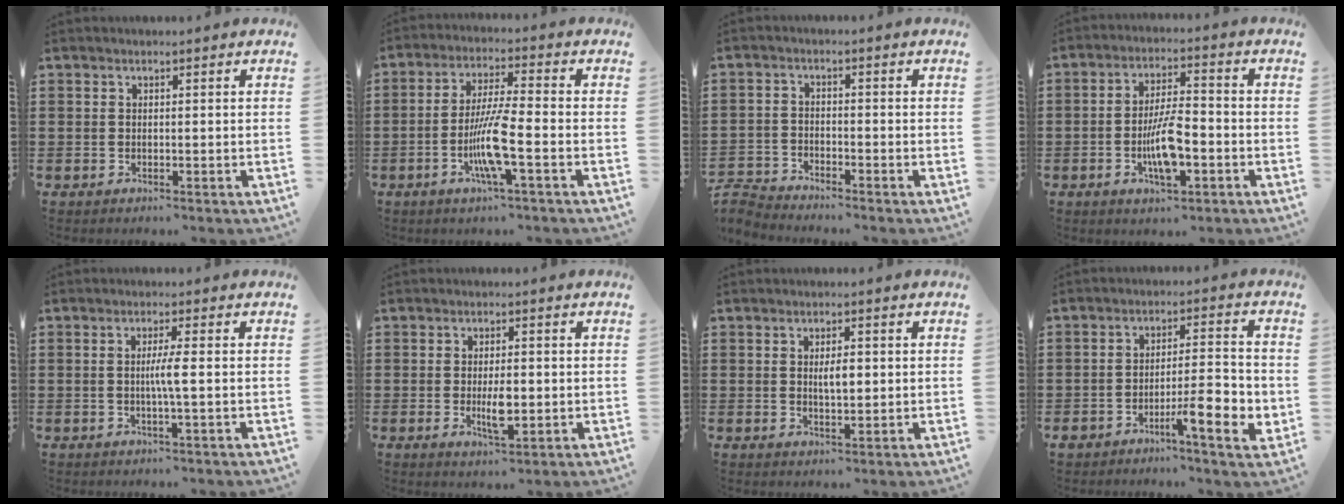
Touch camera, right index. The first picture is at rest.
{"total": 8.2, "force": [-2.7, 0.8, 7.7], "torque": [-0.162, -0.015, -0.057]}
{"total": 3.3, "force": [-3.3, 0.4, -0.1], "torque": [-0.012, 0.000, -0.074]}
{"total": 8.0, "force": [-2.4, 2.6, 7.2], "torque": [-0.154, -0.007, -0.049]}
{"total": 3.2, "force": [-0.2, -0.2, 3.2], "torque": [-0.058, -0.007, -0.007]}
{"total": 4.5, "force": [-0.6, 1.5, 4.1], "torque": [-0.079, -0.002, -0.013]}
{"total": 3.2, "force": [0.3, 1.0, 3.0], "torque": [-0.050, 0.000, 0.002]}
{"total": 8.4, "force": [-3.5, 2.2, 7.2], "torque": [-0.101, -0.001, -0.061]}